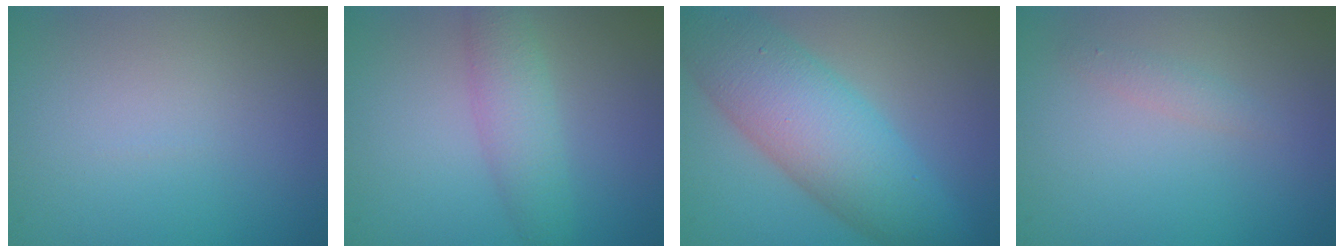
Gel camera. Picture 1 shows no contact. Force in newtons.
{"total": 3.3, "press": 3.3, "slide": 0.1}
{"total": 9.6, "press": 9.6, "slide": 0.1}
{"total": 1.1, "press": 1.1, "slide": 0.0}